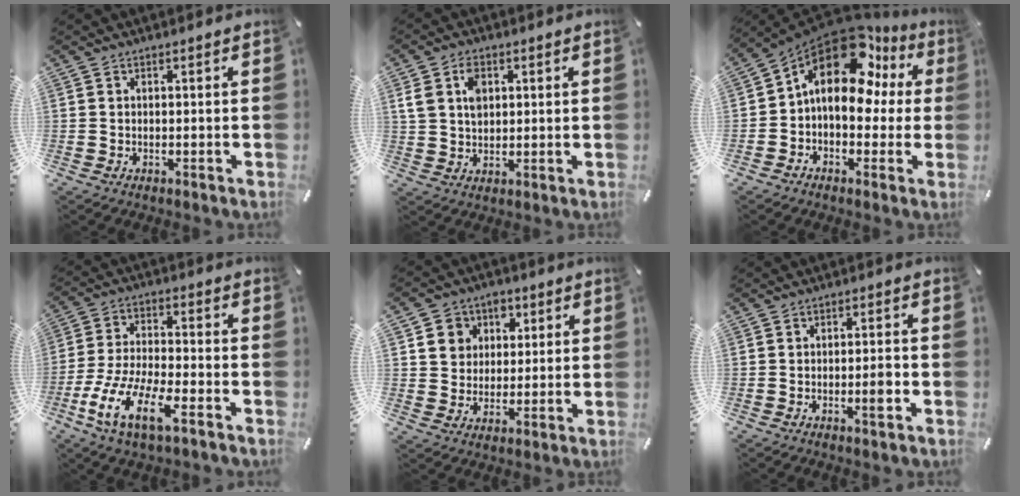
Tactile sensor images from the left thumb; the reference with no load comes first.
{"total": 6.9, "force": [2.2, 5.2, 4.0], "torque": [-0.088, 0.001, 0.034]}
{"total": 15.8, "force": [7.3, 9.3, 10.5], "torque": [-0.190, -0.051, 0.119]}
{"total": 13.5, "force": [-7.1, 4.6, 10.5], "torque": [-0.222, 0.013, -0.128]}
{"total": 7.7, "force": [2.1, 7.3, 1.1], "torque": [-0.013, -0.007, 0.035]}
{"total": 4.0, "force": [-1.2, 1.0, 3.7], "torque": [-0.061, 0.007, -0.021]}